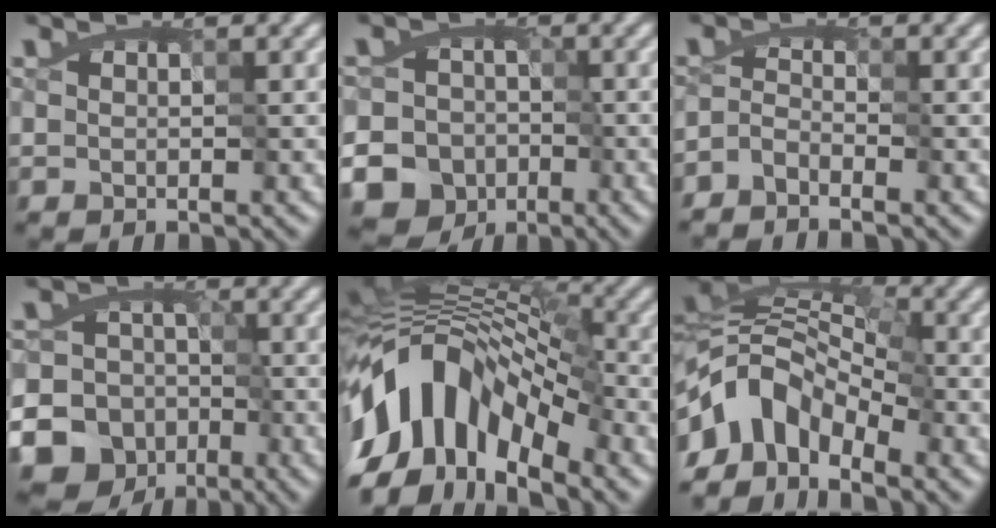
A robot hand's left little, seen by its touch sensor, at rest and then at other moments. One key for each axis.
{"total": 11.7, "fx": -5.3, "fy": 10.1, "fz": 2.6, "tx": -0.036, "ty": -0.006, "tz": -0.117}
{"total": 2.8, "fx": -2.7, "fy": 0.6, "fz": 0.5, "tx": 0.004, "ty": -0.001, "tz": -0.051}
{"total": 14.8, "fx": -7.5, "fy": 12.3, "fz": 3.1, "tx": -0.051, "ty": -0.010, "tz": -0.138}
{"total": 13.9, "fx": -6.4, "fy": 7.8, "fz": 9.6, "tx": -0.164, "ty": 0.027, "tz": -0.139}
{"total": 7.7, "fx": -5.4, "fy": 4.1, "fz": 3.7, "tx": -0.058, "ty": 0.012, "tz": -0.117}